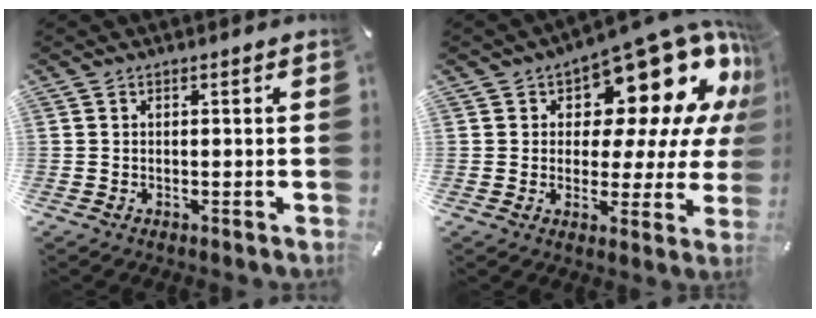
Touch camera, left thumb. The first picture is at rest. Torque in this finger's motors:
{"motor_torque": [2.39, 2.62, 1.98, -0.78, 0.11]}